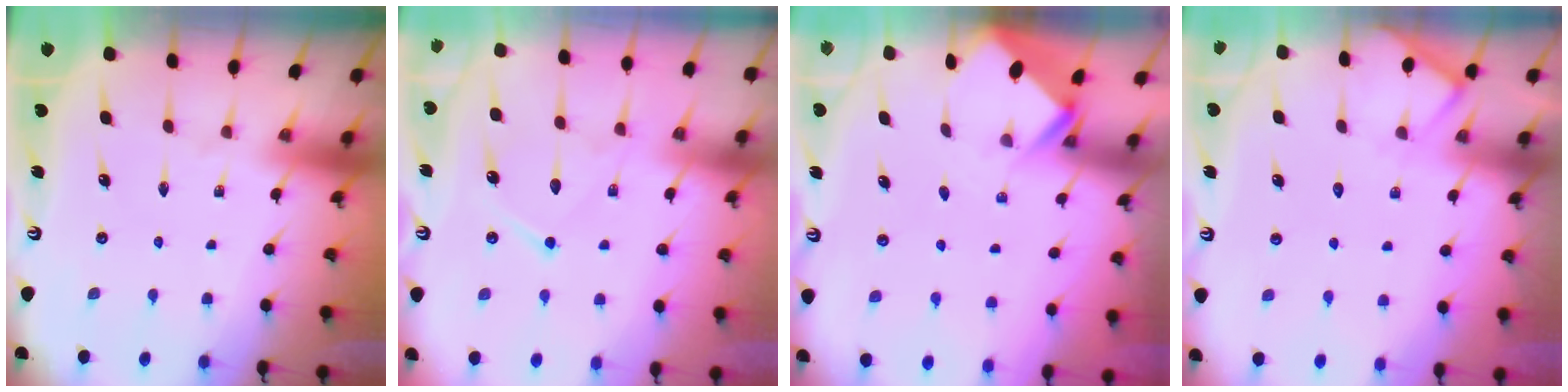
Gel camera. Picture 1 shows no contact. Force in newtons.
{"total": 11.1, "press": 11.1, "slide": 1.1}
{"total": 2.5, "press": 2.5, "slide": 0.2}
{"total": 4.7, "press": 4.7, "slide": 0.4}